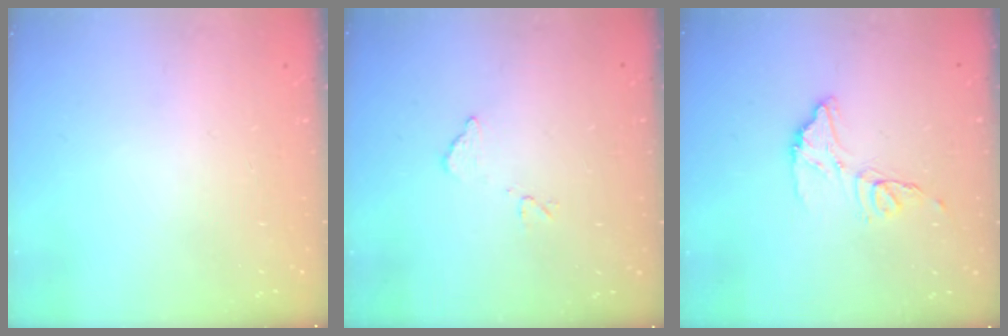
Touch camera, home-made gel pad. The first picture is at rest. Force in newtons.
{"total": 8.4, "press": 8.4, "slide": 0.4}
{"total": 11.3, "press": 11.2, "slide": 0.9}